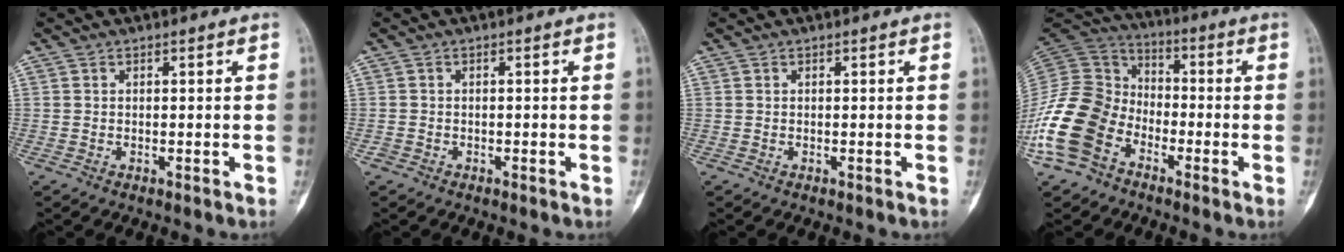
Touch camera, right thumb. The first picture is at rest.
{"total": 0.8, "force": [-0.5, 0.6, 0.0], "torque": [-0.003, 0.003, -0.015]}
{"total": 0.0}
{"total": 16.9, "force": [-7.8, 12.1, 8.9], "torque": [-0.175, 0.058, -0.161]}